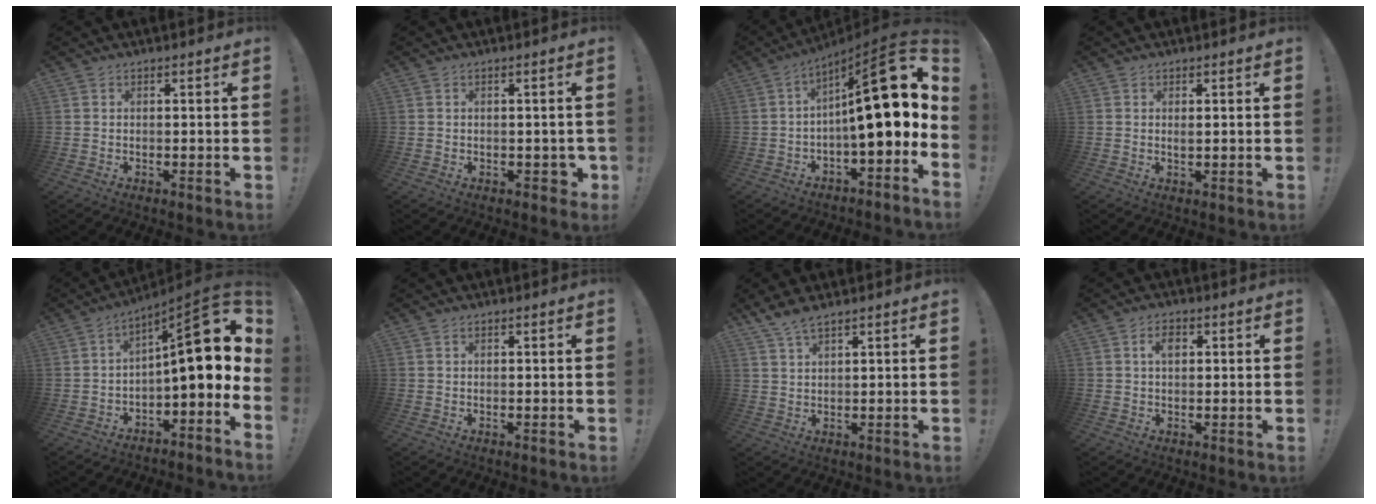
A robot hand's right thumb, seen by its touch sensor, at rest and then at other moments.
{"total": 3.1, "force": [-0.4, 2.4, 1.9], "torque": [-0.021, 0.008, -0.005]}
{"total": 20.9, "force": [2.8, 5.5, 20.0], "torque": [-0.284, -0.011, 0.046]}
{"total": 0.8, "force": [0.3, 0.4, 0.6], "torque": [-0.012, -0.001, 0.006]}
{"total": 16.1, "force": [3.0, 5.0, 15.0], "torque": [-0.199, -0.023, 0.044]}
{"total": 0.5, "force": [0.4, 0.2, 0.2], "torque": [-0.004, 0.001, 0.008]}
{"total": 4.5, "force": [3.7, 0.6, 2.5], "torque": [-0.064, -0.013, 0.070]}
{"total": 3.5, "force": [1.0, 2.2, 2.5], "torque": [-0.033, 0.000, 0.012]}